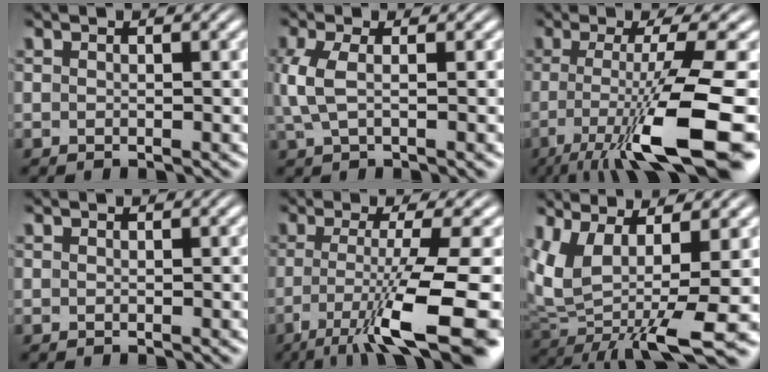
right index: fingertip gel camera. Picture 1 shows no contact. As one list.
[{"total": 3.2, "force": [0.0, 1.2, 3.0], "torque": [-0.077, -0.007, 0.006]}, {"total": 10.3, "force": [-3.3, 2.4, 9.5], "torque": [-0.150, -0.032, -0.030]}, {"total": 0.0}, {"total": 9.5, "force": [-3.8, 2.5, 8.3], "torque": [-0.143, -0.041, -0.036]}, {"total": 11.7, "force": [-0.7, 7.3, 9.1], "torque": [-0.197, -0.026, -0.004]}]